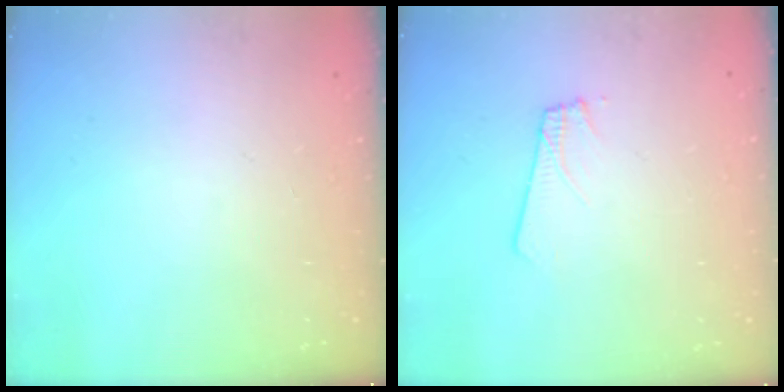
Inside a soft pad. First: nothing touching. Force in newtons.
{"total": 1.8, "press": 1.8, "slide": 0.1}